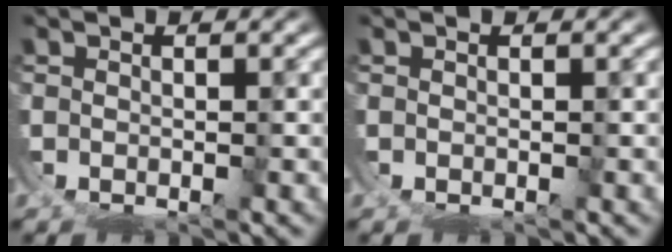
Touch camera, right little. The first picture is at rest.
{"total": 0.0}